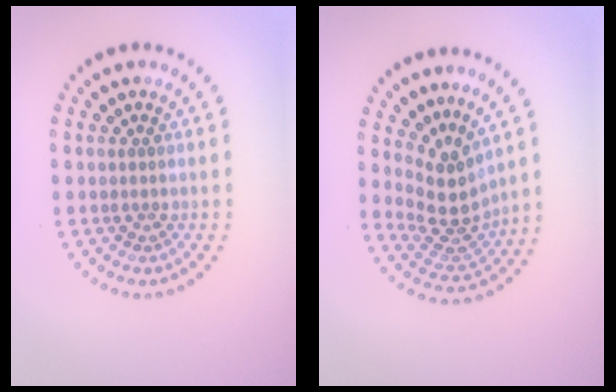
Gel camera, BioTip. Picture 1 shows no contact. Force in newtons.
{"total": 3.7, "press": 2.7, "slide": 2.5}